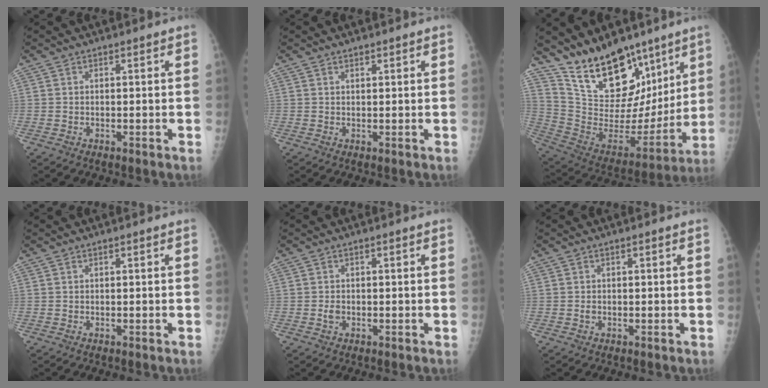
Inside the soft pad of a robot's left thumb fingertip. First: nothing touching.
{"total": 0.8, "force": [0.6, 0.3, 0.4], "torque": [-0.004, -0.003, 0.010]}
{"total": 21.6, "force": [14.9, 10.7, 11.4], "torque": [-0.134, -0.077, 0.263]}
{"total": 0.0}
{"total": 1.5, "force": [-0.4, 1.1, 0.9], "torque": [-0.013, 0.004, -0.007]}
{"total": 0.6, "force": [-0.1, 0.4, 0.5], "torque": [-0.006, 0.001, -0.002]}